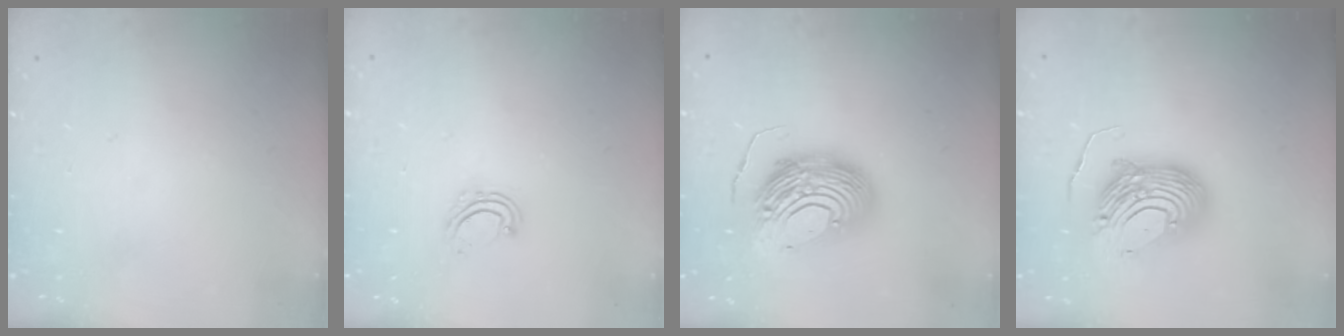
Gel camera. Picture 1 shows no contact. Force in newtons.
{"total": 6.0, "press": 5.8, "slide": 1.6}
{"total": 14.5, "press": 14.4, "slide": 1.5}
{"total": 19.1, "press": 19.0, "slide": 1.8}